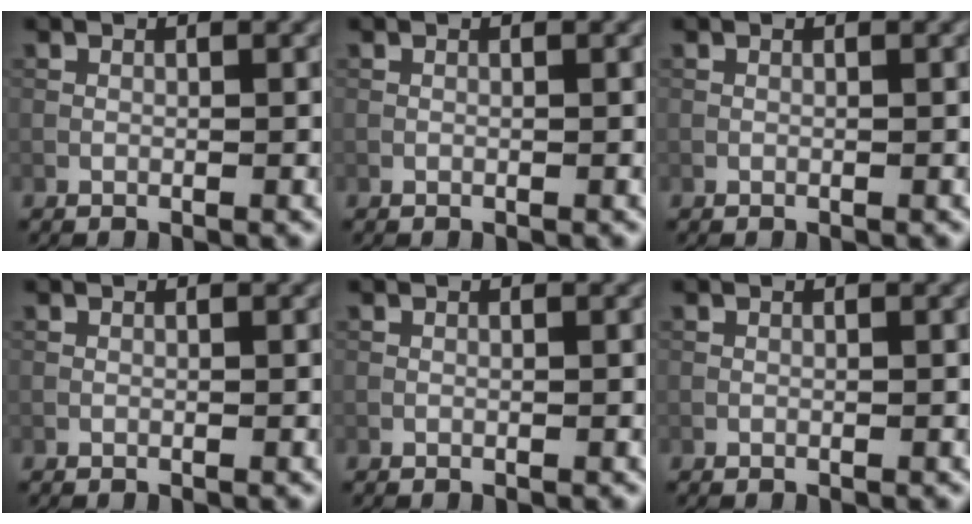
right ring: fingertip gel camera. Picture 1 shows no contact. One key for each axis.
{"total": 0.0}
{"total": 0.0}
{"total": 0.0}
{"total": 0.0}
{"total": 0.0}